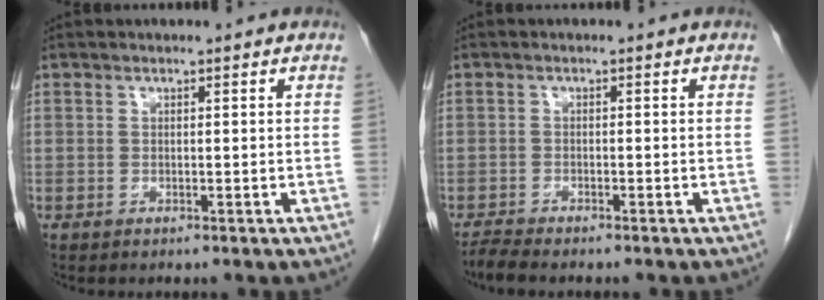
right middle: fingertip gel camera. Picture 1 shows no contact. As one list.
[{"total": 2.8, "force": [-2.6, 0.0, 1.1], "torque": [-0.025, -0.008, -0.044]}]